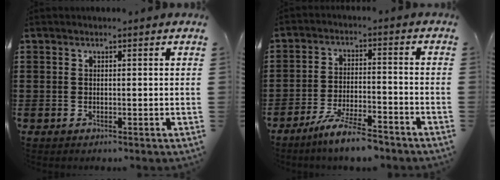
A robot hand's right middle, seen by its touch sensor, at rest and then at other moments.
{"total": 6.9, "force": [-6.0, 0.5, 3.4], "torque": [-0.072, -0.003, -0.114]}